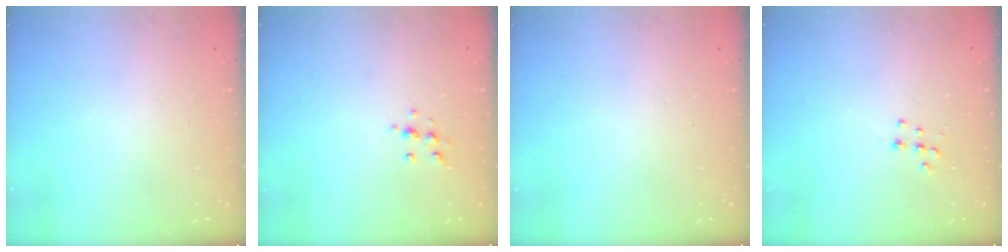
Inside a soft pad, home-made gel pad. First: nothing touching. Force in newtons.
{"total": 6.2, "press": 6.2, "slide": 0.8}
{"total": 0.0}
{"total": 6.8, "press": 6.8, "slide": 0.5}